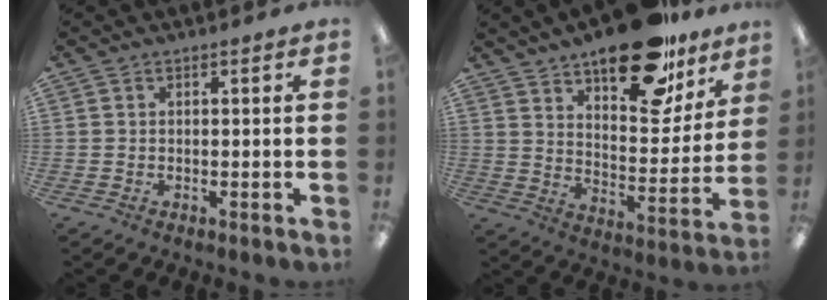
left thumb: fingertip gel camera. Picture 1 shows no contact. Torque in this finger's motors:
{"motor_torque": [0.44, 0.59, 1.58, -1.19, 0.16]}